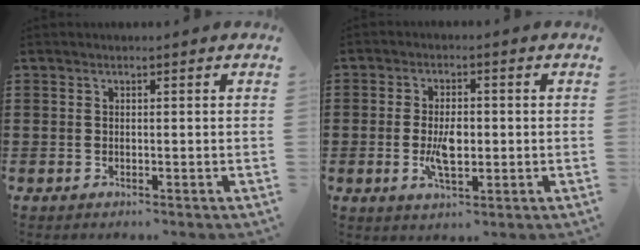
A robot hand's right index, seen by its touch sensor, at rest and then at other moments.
{"total": 5.2, "force": [-0.7, 2.4, 4.6], "torque": [-0.088, -0.003, -0.017]}